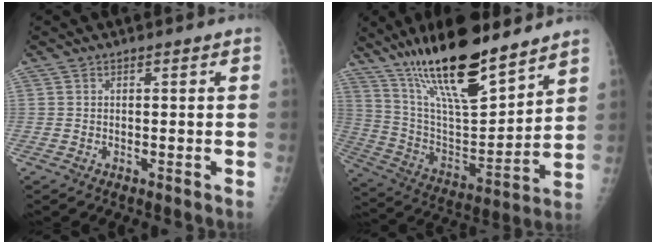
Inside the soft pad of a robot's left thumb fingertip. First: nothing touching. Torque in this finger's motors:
{"motor_torque": [2.51, 1.60, 1.48, -1.29, 0.26]}